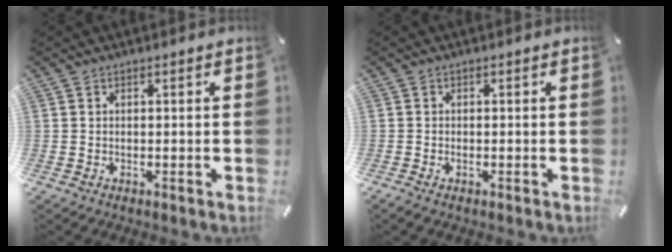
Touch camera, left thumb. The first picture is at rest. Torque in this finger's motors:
{"motor_torque": [-0.02, 0.11, 0.27, 0.33, 0.02]}